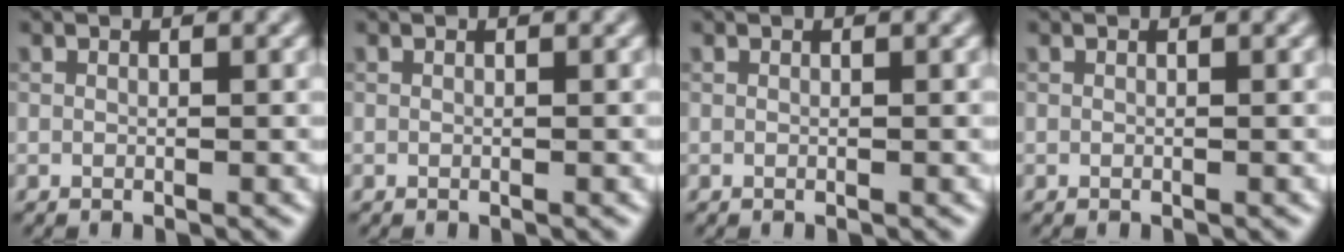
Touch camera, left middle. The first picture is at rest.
{"total": 0.0}
{"total": 0.0}
{"total": 0.0}